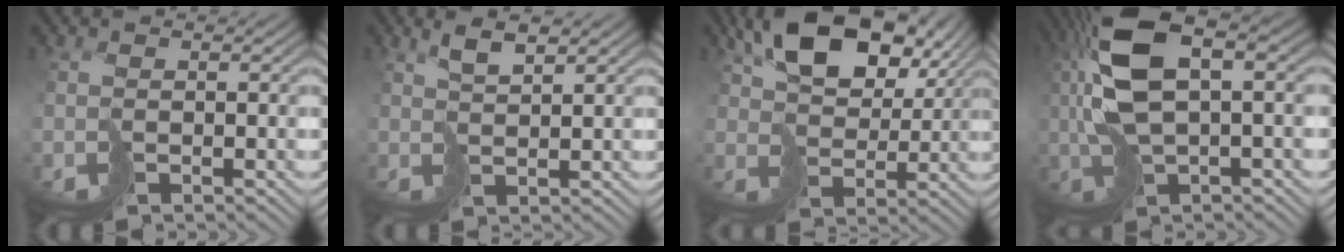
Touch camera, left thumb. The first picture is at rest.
{"total": 3.2, "force": [2.1, 0.8, 2.3], "torque": [-0.052, 0.005, 0.042]}
{"total": 12.4, "force": [6.5, 7.1, 7.8], "torque": [-0.158, 0.007, 0.121]}
{"total": 12.2, "force": [2.0, 5.1, 10.9], "torque": [-0.242, 0.004, 0.041]}